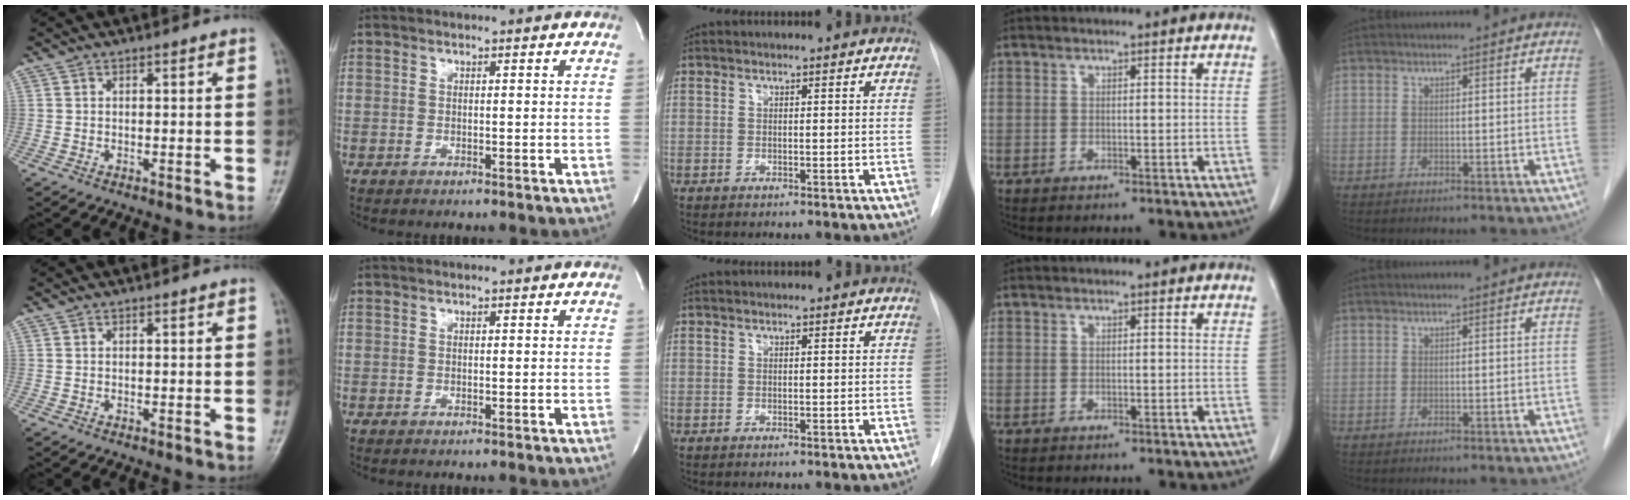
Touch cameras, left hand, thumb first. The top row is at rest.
{}